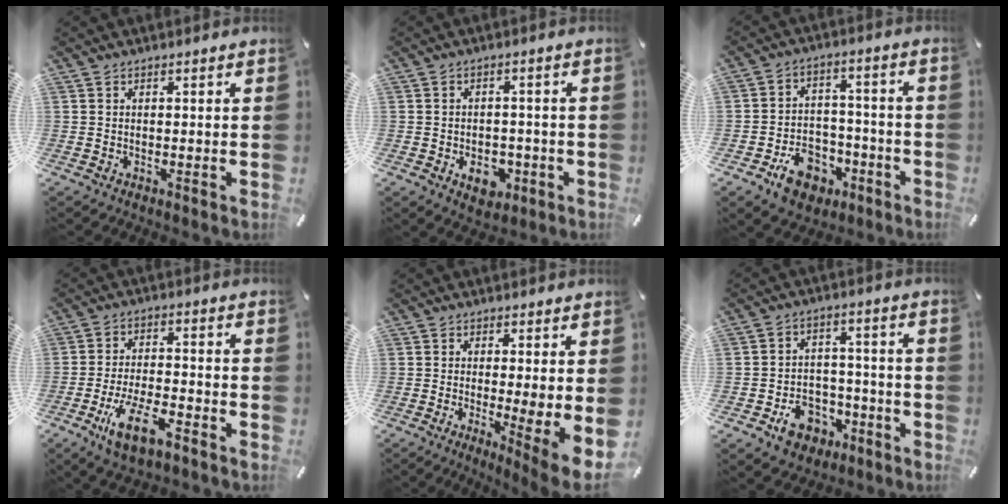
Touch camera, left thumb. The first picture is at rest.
{"total": 6.3, "force": [-2.4, 4.6, 3.6], "torque": [-0.044, 0.008, -0.040]}
{"total": 11.1, "force": [-5.7, 8.3, 4.7], "torque": [-0.065, 0.050, -0.094]}
{"total": 10.8, "force": [-5.8, 4.2, 8.1], "torque": [-0.167, 0.017, -0.106]}
{"total": 6.2, "force": [-0.3, 0.3, 6.2], "torque": [-0.087, -0.030, -0.001]}
{"total": 9.1, "force": [-4.0, 7.4, 3.4], "torque": [-0.055, 0.034, -0.063]}